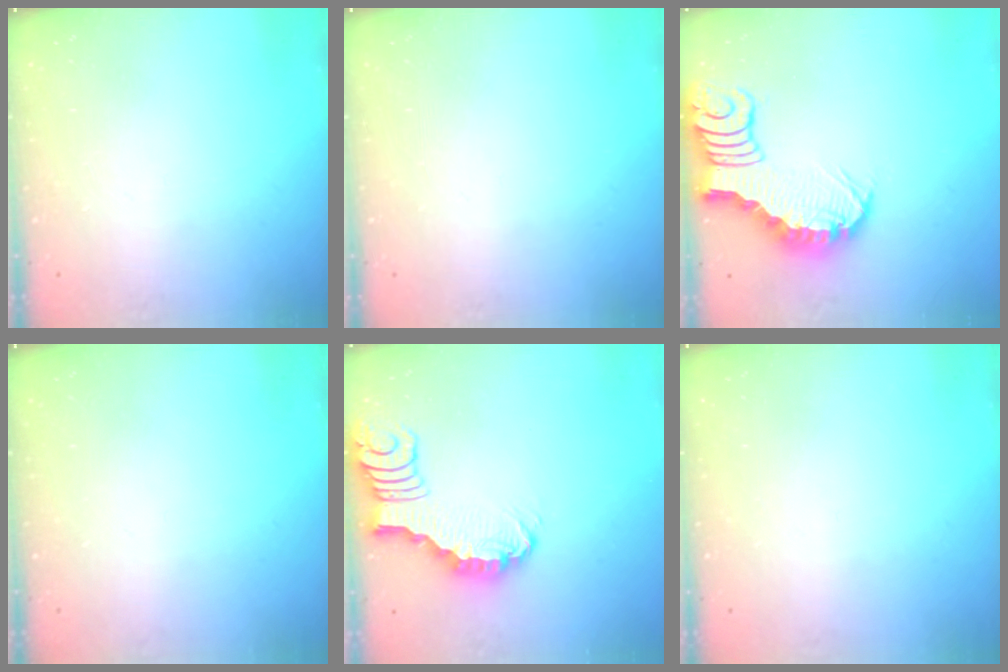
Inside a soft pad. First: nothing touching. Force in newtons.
{"total": 0.0}
{"total": 3.7, "press": 3.7, "slide": 0.5}
{"total": 0.0}
{"total": 2.7, "press": 2.7, "slide": 0.4}
{"total": 0.0}